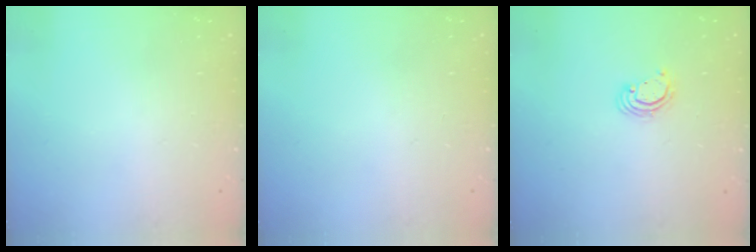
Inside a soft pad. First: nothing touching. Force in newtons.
{"total": 0.0}
{"total": 2.8, "press": 2.8, "slide": 0.2}